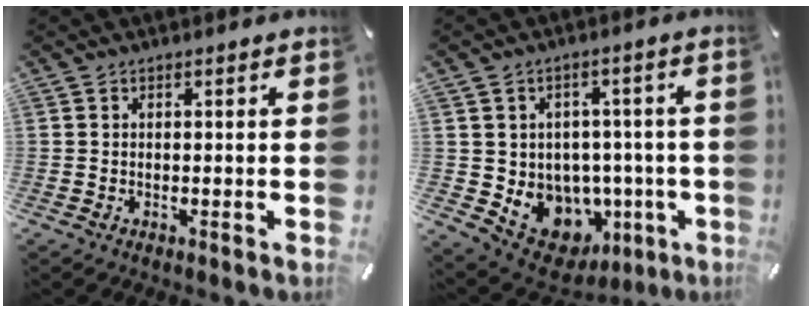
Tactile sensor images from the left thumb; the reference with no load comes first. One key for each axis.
{"total": 9.2, "fx": -2.2, "fy": 8.5, "fz": 3.0, "tx": -0.040, "ty": -0.009, "tz": -0.020}